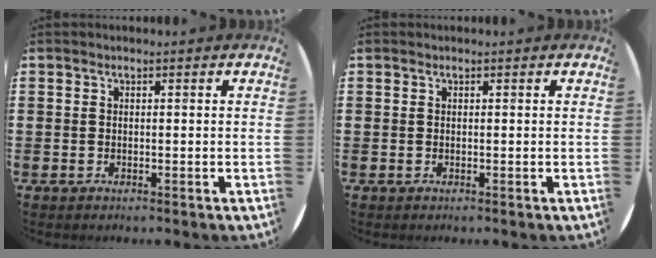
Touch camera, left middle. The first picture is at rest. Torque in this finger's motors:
{"motor_torque": [0.47, -0.39, 0.00, 0.03]}